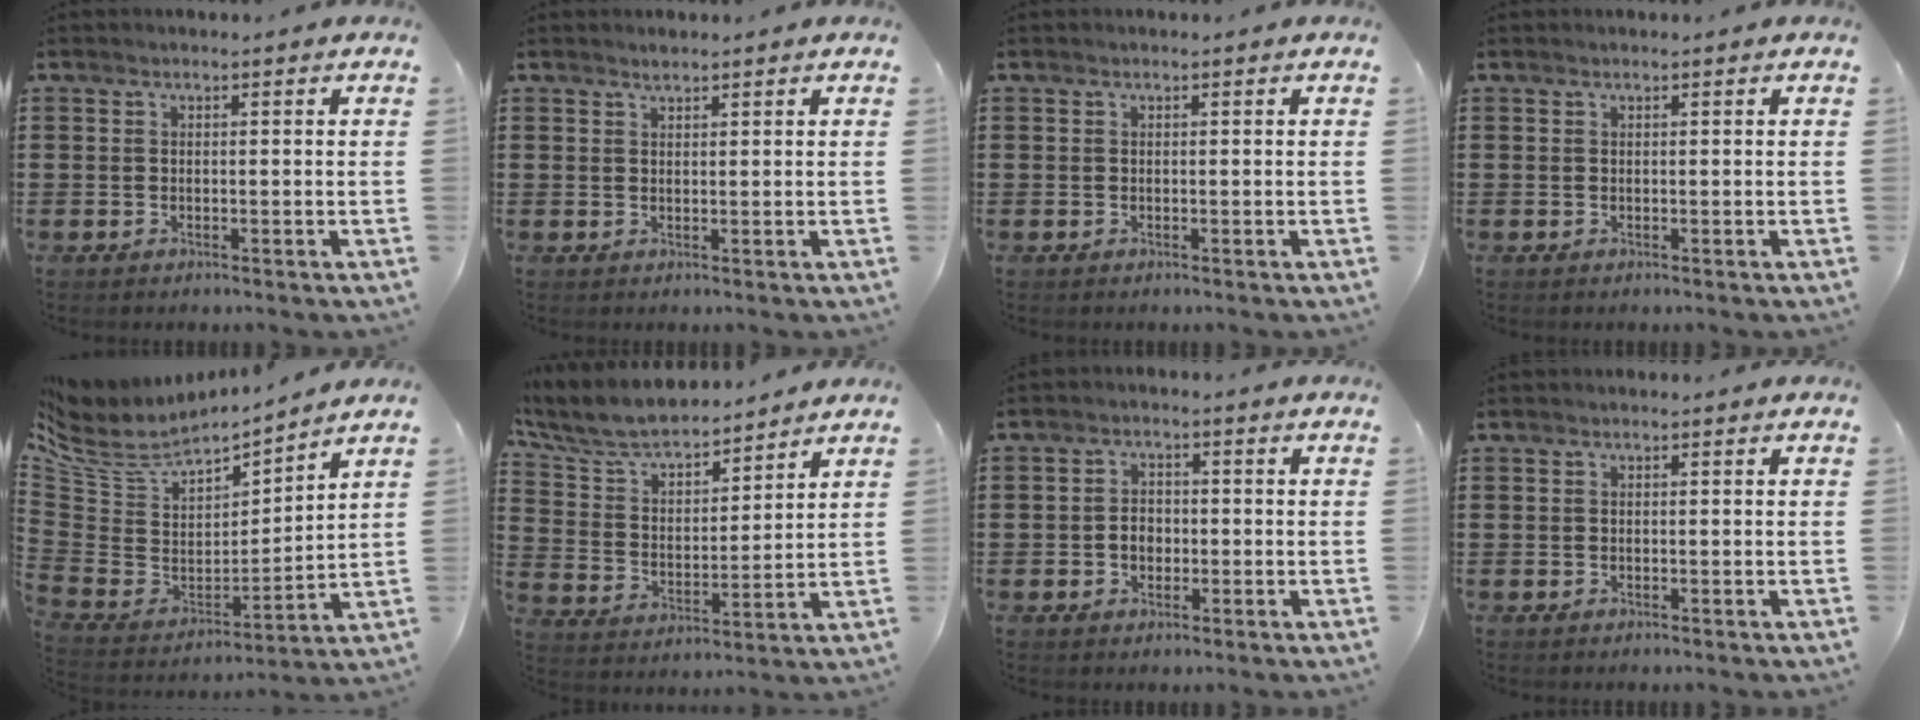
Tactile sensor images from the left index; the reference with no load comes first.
{"total": 1.2, "force": [1.1, 0.2, 0.3], "torque": [-0.006, 0.000, 0.022]}
{"total": 0.0}
{"total": 0.0}
{"total": 6.4, "force": [4.5, 3.1, 3.2], "torque": [-0.096, -0.043, 0.074]}
{"total": 7.6, "force": [6.9, 1.7, 2.7], "torque": [-0.086, -0.041, 0.120]}
{"total": 2.7, "force": [-0.7, 2.1, 1.6], "torque": [-0.034, 0.004, -0.015]}
{"total": 0.0}